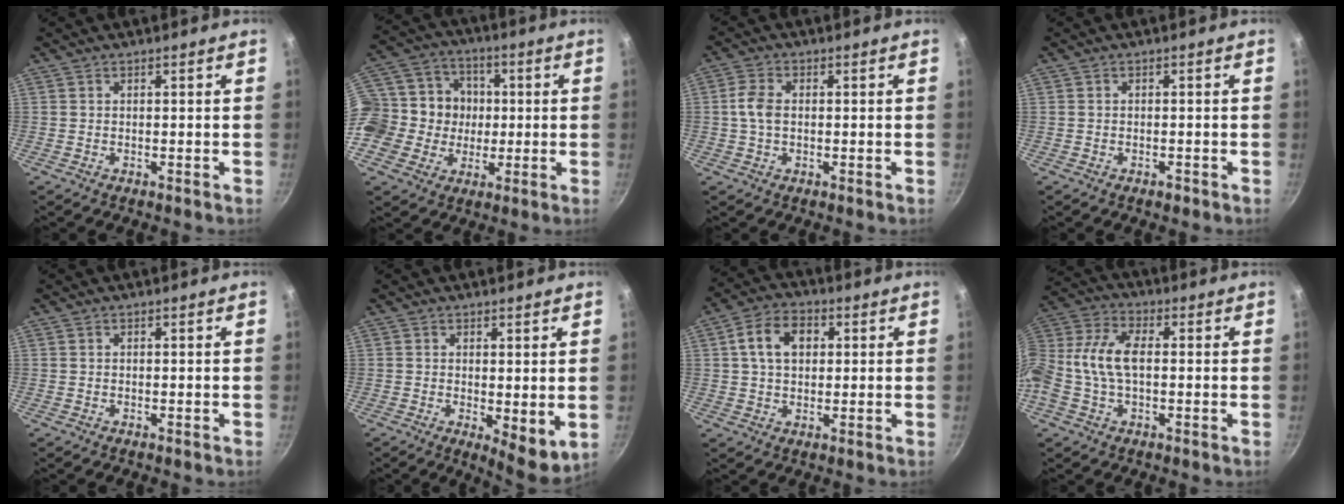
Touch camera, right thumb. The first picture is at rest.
{"total": 17.2, "force": [-0.7, 15.1, 8.2], "torque": [-0.136, 0.028, -0.017]}
{"total": 4.4, "force": [-0.1, 2.9, 3.3], "torque": [-0.069, 0.013, -0.005]}
{"total": 1.2, "force": [-0.7, 0.7, 0.6], "torque": [-0.013, 0.004, -0.009]}
{"total": 0.0}
{"total": 6.4, "force": [0.2, 2.6, 5.9], "torque": [-0.073, -0.022, 0.009]}
{"total": 8.7, "force": [1.9, 6.2, 5.7], "torque": [-0.080, 0.013, 0.023]}
{"total": 11.0, "force": [-0.3, 6.5, 8.9], "torque": [-0.181, 0.028, -0.025]}